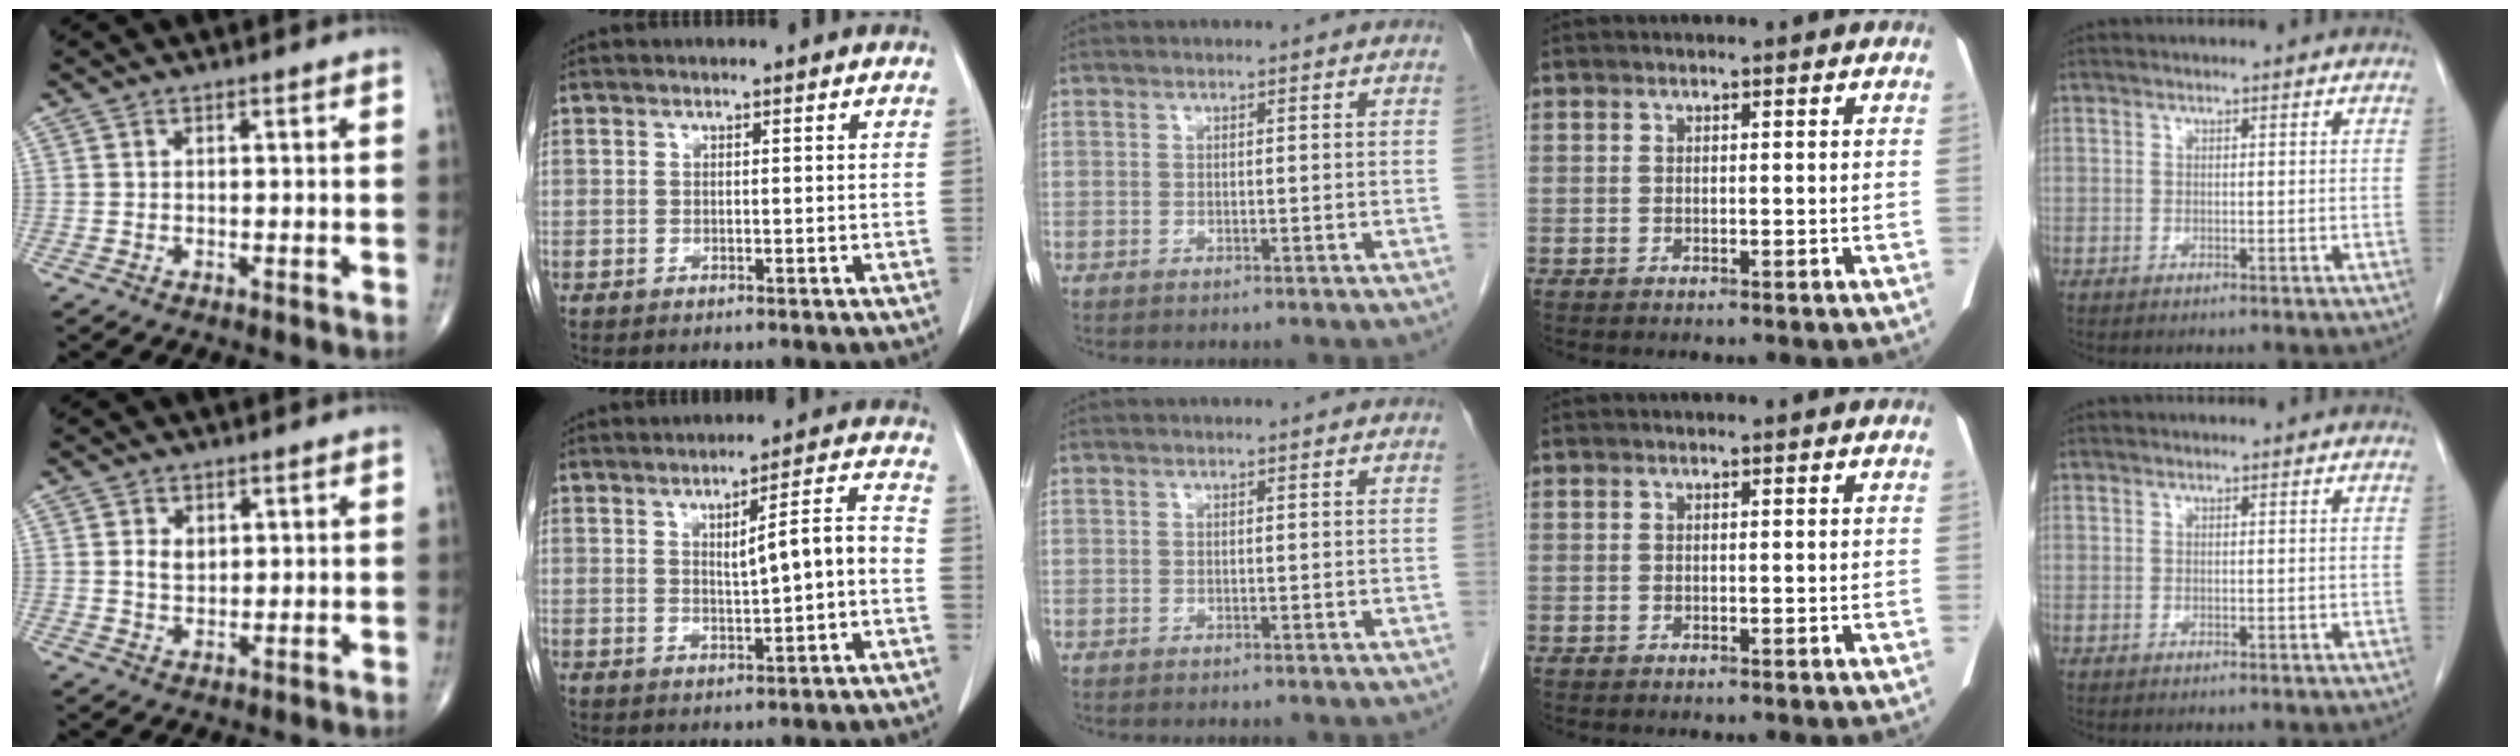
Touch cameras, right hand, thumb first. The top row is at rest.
{"thumb": {"total": 3.4, "force": [0.9, 2.5, 2.1], "torque": [-0.024, -0.005, 0.019]}, "index": {"total": 6.6, "force": [-0.2, 0.5, 6.6], "torque": [-0.095, 0.012, 0.000]}}